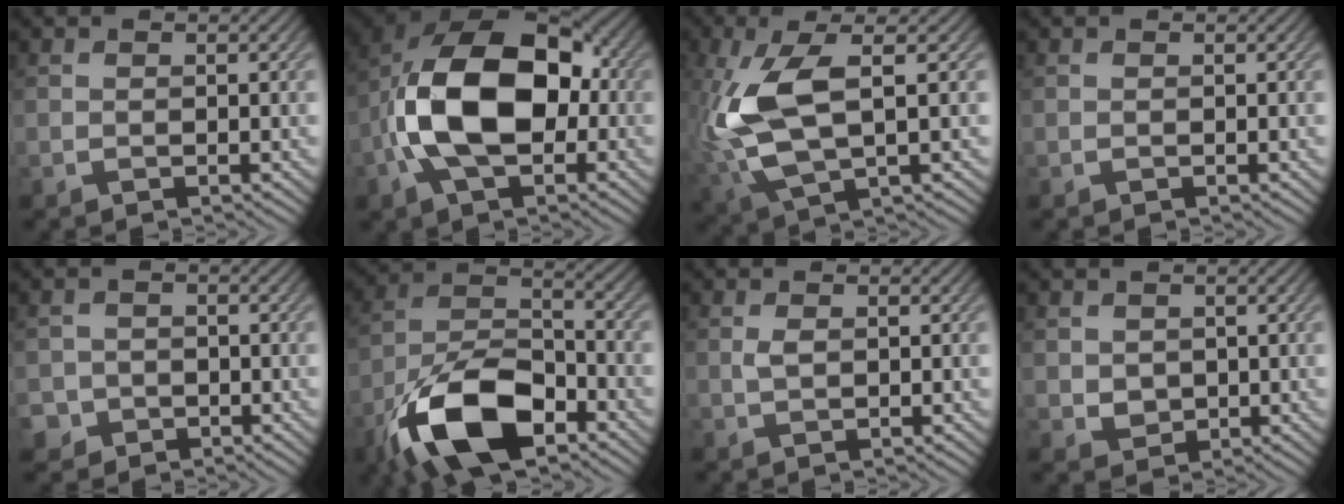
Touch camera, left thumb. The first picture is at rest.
{"total": 15.1, "force": [-1.8, 9.1, 11.9], "torque": [-0.217, 0.004, -0.046]}
{"total": 11.2, "force": [1.1, 4.5, 10.2], "torque": [-0.241, -0.002, 0.021]}
{"total": 0.0}
{"total": 2.8, "force": [-1.5, 2.4, 0.3], "torque": [-0.005, 0.001, -0.031]}
{"total": 14.5, "force": [-8.3, 6.8, 9.8], "torque": [-0.205, -0.013, -0.172]}
{"total": 1.2, "force": [0.2, 0.6, 1.0], "torque": [-0.026, 0.001, 0.004]}
{"total": 2.2, "force": [0.6, 2.0, 0.9], "torque": [-0.030, -0.005, 0.011]}